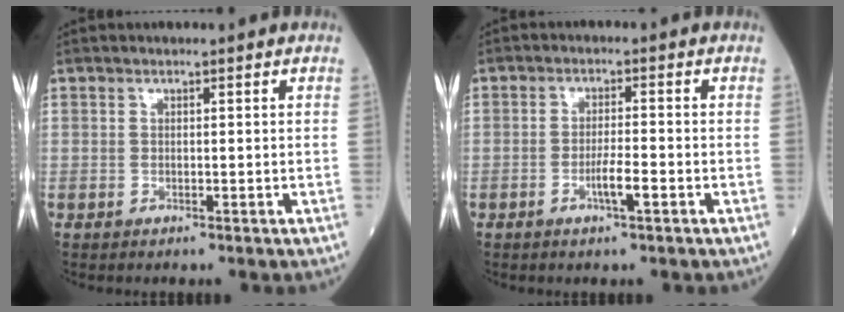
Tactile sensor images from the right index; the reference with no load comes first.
{"total": 3.6, "force": [-1.5, 0.2, 3.2], "torque": [-0.060, -0.003, -0.029]}